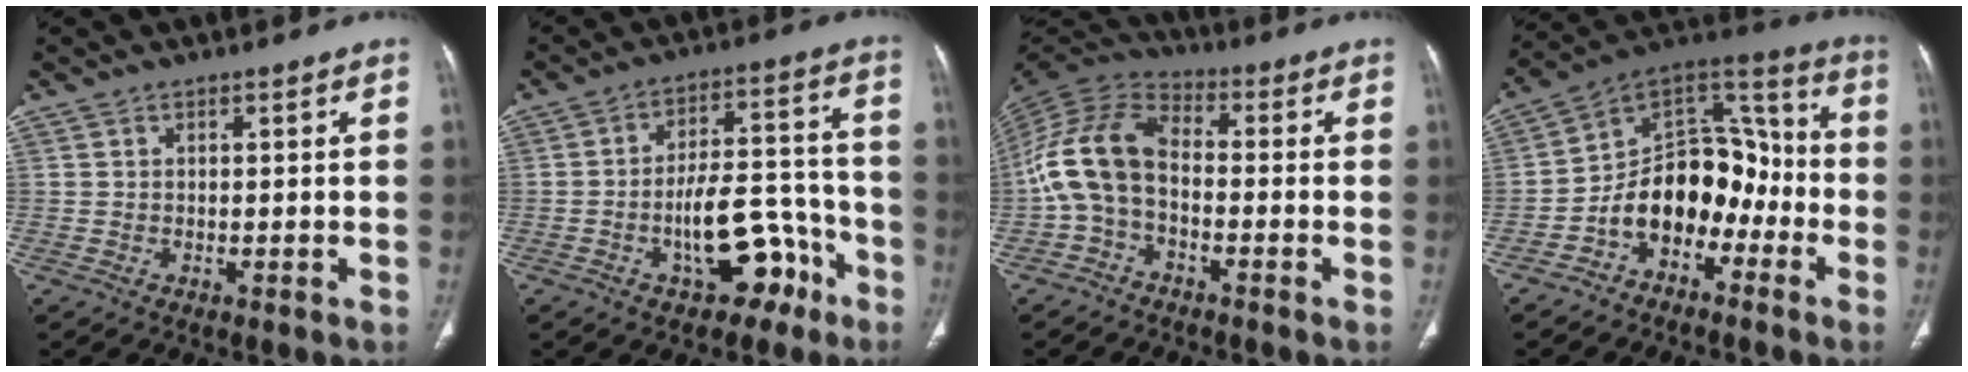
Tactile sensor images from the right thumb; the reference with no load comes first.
{"total": 12.7, "force": [-6.1, 6.4, 9.2], "torque": [-0.118, 0.062, -0.085]}
{"total": 11.6, "force": [-2.3, 7.0, 8.9], "torque": [-0.178, 0.042, -0.058]}
{"total": 15.1, "force": [-5.9, 10.4, 9.4], "torque": [-0.108, 0.093, -0.107]}